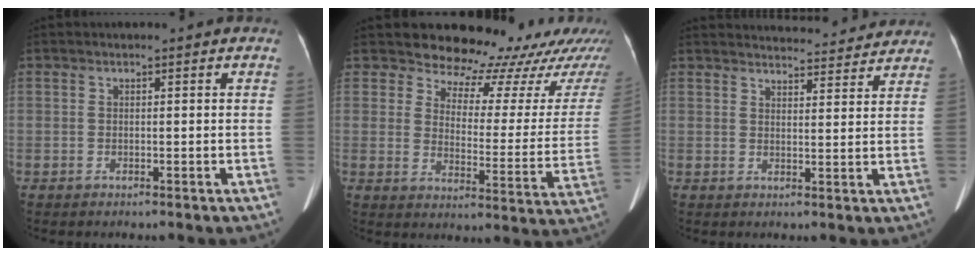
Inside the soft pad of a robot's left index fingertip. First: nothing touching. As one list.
[{"total": 18.1, "force": [16.9, 5.4, 3.5], "torque": [-0.006, -0.088, 0.174]}, {"total": 15.9, "force": [15.4, 2.6, 3.0], "torque": [-0.022, -0.003, 0.182]}]